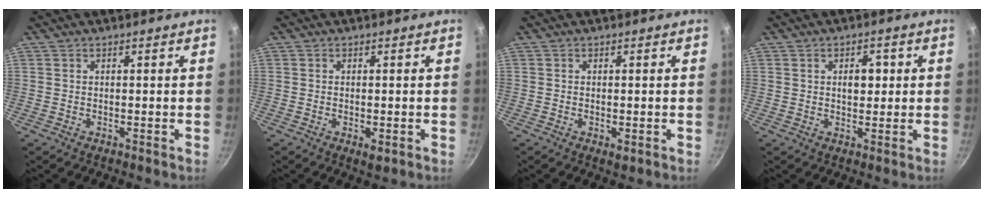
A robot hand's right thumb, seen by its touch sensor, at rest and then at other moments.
{"total": 2.1, "force": [-0.7, 0.8, 1.8], "torque": [-0.027, -0.005, -0.009]}
{"total": 1.4, "force": [-0.4, 0.6, 1.2], "torque": [-0.021, -0.005, -0.005]}
{"total": 4.1, "force": [0.8, 2.6, 3.1], "torque": [-0.028, -0.001, 0.011]}